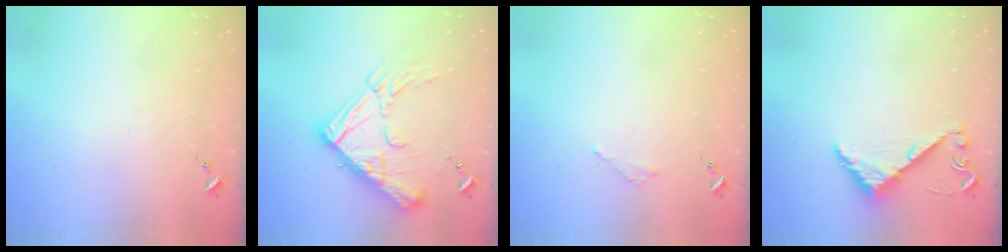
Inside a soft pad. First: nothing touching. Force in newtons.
{"total": 20.5, "press": 20.3, "slide": 2.3}
{"total": 2.0, "press": 2.0, "slide": 0.3}
{"total": 5.2, "press": 5.2, "slide": 0.4}